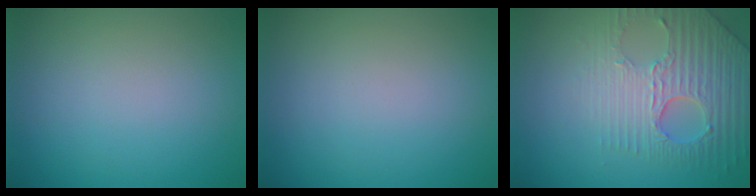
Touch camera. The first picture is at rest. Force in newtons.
{"total": 0.0}
{"total": 4.5, "press": 4.3, "slide": 1.3}